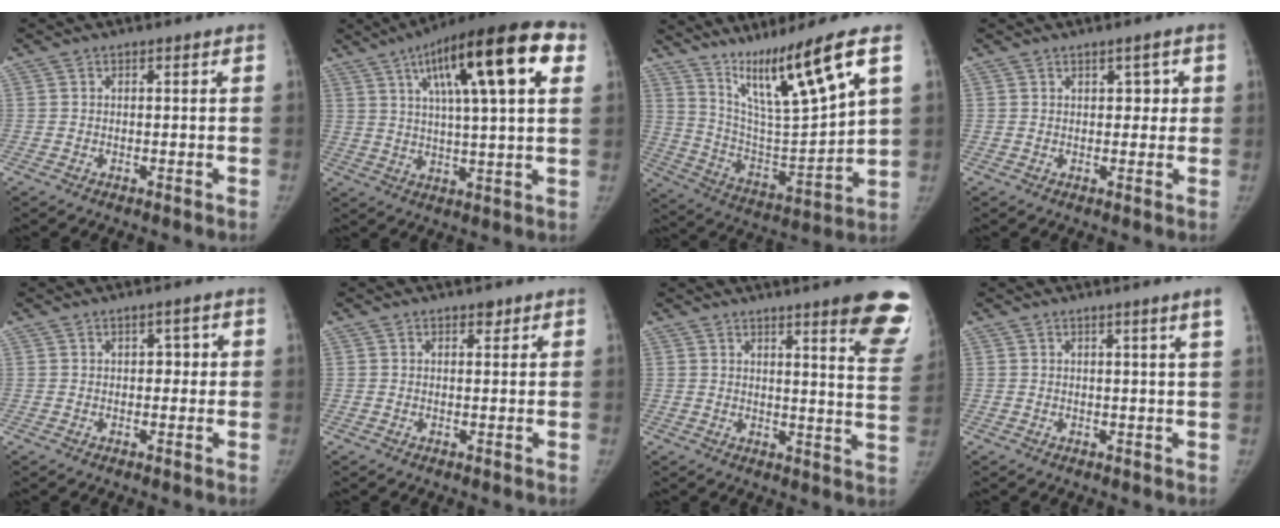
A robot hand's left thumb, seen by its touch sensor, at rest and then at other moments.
{"total": 21.8, "force": [8.6, 5.6, 19.2], "torque": [-0.275, 0.011, 0.129]}
{"total": 18.9, "force": [11.0, 1.5, 15.3], "torque": [-0.244, -0.059, 0.205]}
{"total": 2.8, "force": [0.7, 1.7, 2.1], "torque": [-0.005, -0.001, 0.007]}
{"total": 2.3, "force": [0.4, 1.5, 1.7], "torque": [-0.003, 0.003, 0.001]}
{"total": 1.4, "force": [0.9, 0.9, 0.5], "torque": [0.006, -0.005, 0.011]}
{"total": 14.7, "force": [9.6, 1.8, 10.9], "torque": [-0.104, -0.057, 0.107]}
{"total": 3.0, "force": [1.7, -0.9, 2.3], "torque": [-0.033, -0.011, 0.027]}